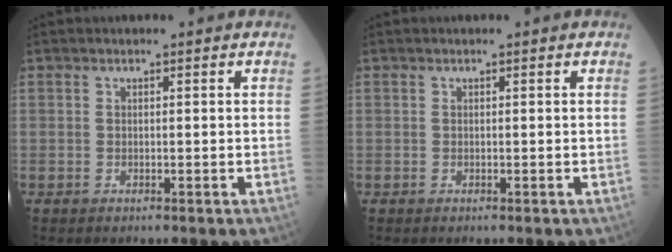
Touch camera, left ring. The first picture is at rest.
{"total": 0.0}